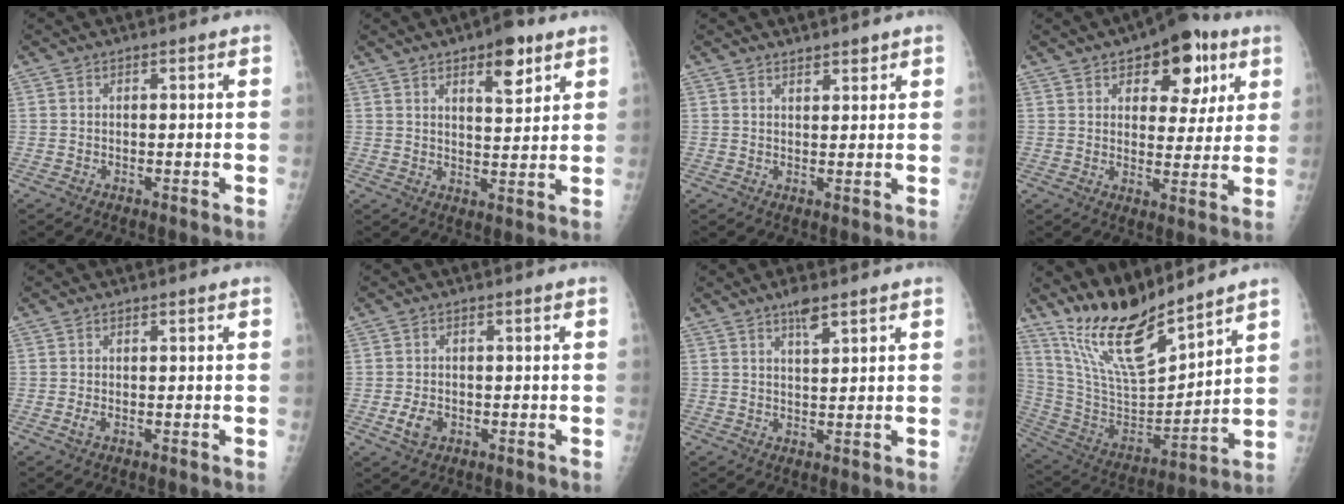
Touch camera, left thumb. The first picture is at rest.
{"total": 8.0, "force": [4.6, 3.0, 5.8], "torque": [-0.063, -0.025, 0.065]}
{"total": 2.2, "force": [1.9, 0.8, 0.6], "torque": [0.002, -0.013, 0.028]}
{"total": 13.5, "force": [6.7, 7.3, 9.2], "torque": [-0.072, -0.019, 0.091]}
{"total": 1.0, "force": [-0.2, 0.4, 0.9], "torque": [-0.020, 0.000, -0.005]}
{"total": 3.5, "force": [-1.1, 2.5, 2.2], "torque": [-0.037, 0.002, -0.017]}
{"total": 3.6, "force": [2.4, 0.9, 2.5], "torque": [-0.037, -0.010, 0.042]}
{"total": 17.6, "force": [14.5, 3.9, 9.1], "torque": [-0.140, -0.087, 0.288]}